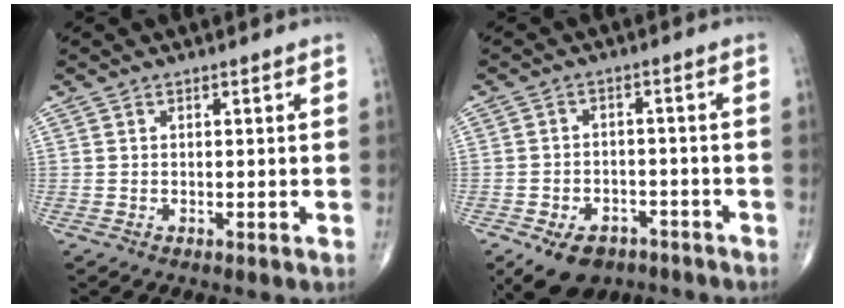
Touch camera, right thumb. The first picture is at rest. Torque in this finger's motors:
{"motor_torque": [-0.45, 0.12, 0.03, 0.27, -0.03]}